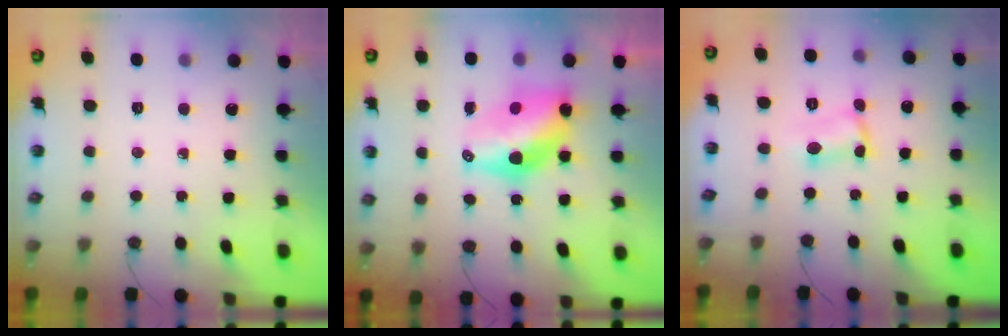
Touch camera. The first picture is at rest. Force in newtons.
{"total": 11.5, "press": 11.5, "slide": 1.1}
{"total": 2.9, "press": 1.4, "slide": 2.5}